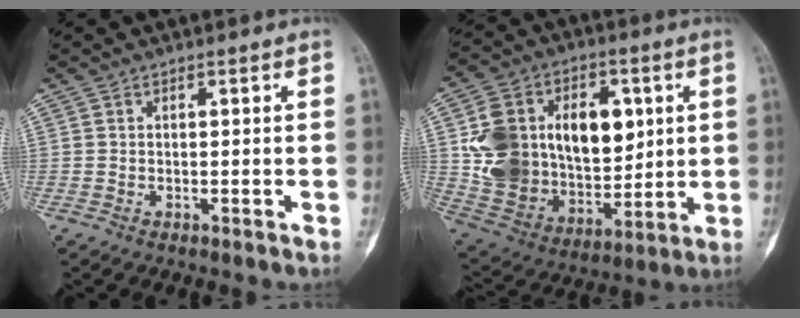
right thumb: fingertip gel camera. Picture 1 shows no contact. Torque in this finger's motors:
{"motor_torque": [2.27, 2.63, 0.95, -0.52, 0.13]}